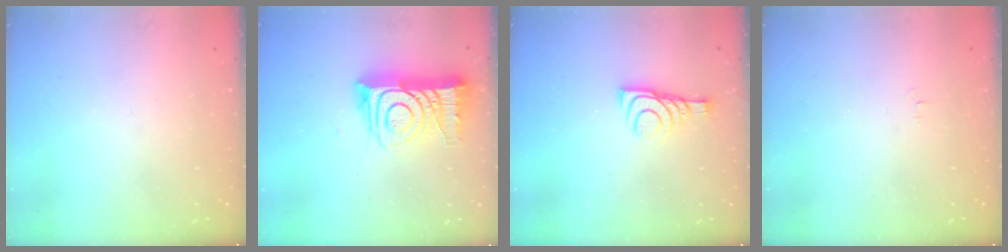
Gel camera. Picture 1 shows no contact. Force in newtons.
{"total": 14.2, "press": 14.2, "slide": 1.2}
{"total": 9.2, "press": 9.2, "slide": 0.2}
{"total": 2.5, "press": 2.5, "slide": 0.3}